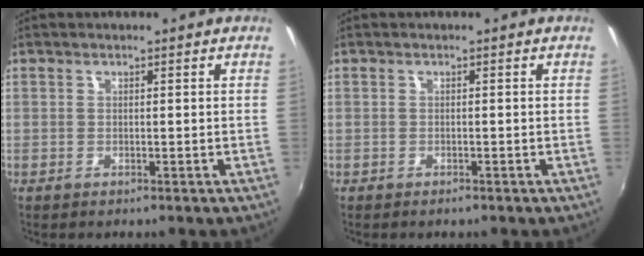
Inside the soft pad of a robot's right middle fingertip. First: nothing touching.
{"total": 0.7, "force": [-0.6, 0.2, 0.3], "torque": [-0.007, -0.001, -0.009]}